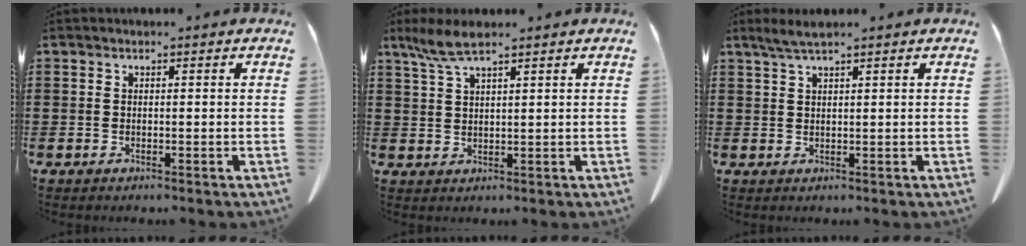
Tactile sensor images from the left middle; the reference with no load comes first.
{"total": 4.5, "force": [3.1, 0.8, 3.1], "torque": [-0.076, -0.003, 0.055]}
{"total": 2.2, "force": [1.6, 0.0, 1.5], "torque": [-0.030, 0.001, 0.030]}